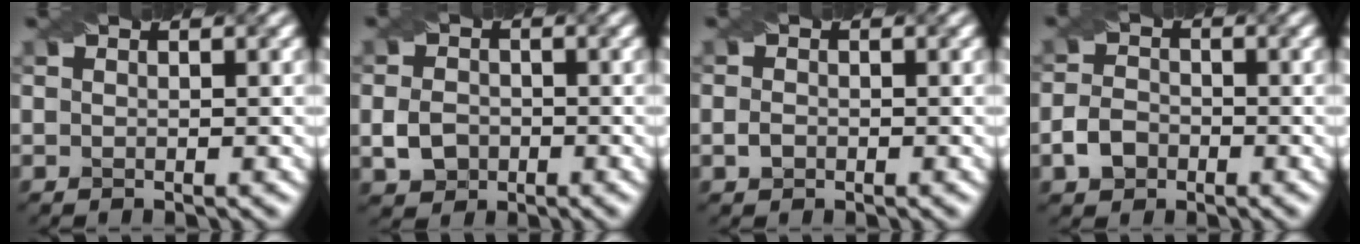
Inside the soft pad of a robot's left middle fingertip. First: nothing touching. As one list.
[{"total": 2.9, "force": [-0.7, 2.4, 1.4], "torque": [-0.030, -0.002, -0.015]}, {"total": 1.1, "force": [-0.4, 0.9, 0.5], "torque": [-0.011, -0.002, -0.010]}, {"total": 2.8, "force": [-1.3, 2.1, 1.2], "torque": [-0.025, 0.001, -0.028]}]